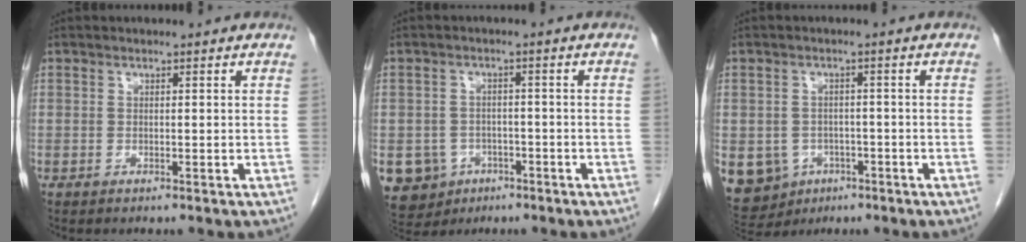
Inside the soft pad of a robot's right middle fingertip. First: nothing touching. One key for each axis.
{"total": 7.6, "fx": -3.4, "fy": 6.6, "fz": 1.4, "tx": -0.038, "ty": 0.008, "tz": -0.043}
{"total": 11.9, "fx": -4.7, "fy": 10.2, "fz": 3.8, "tx": -0.111, "ty": 0.007, "tz": -0.057}